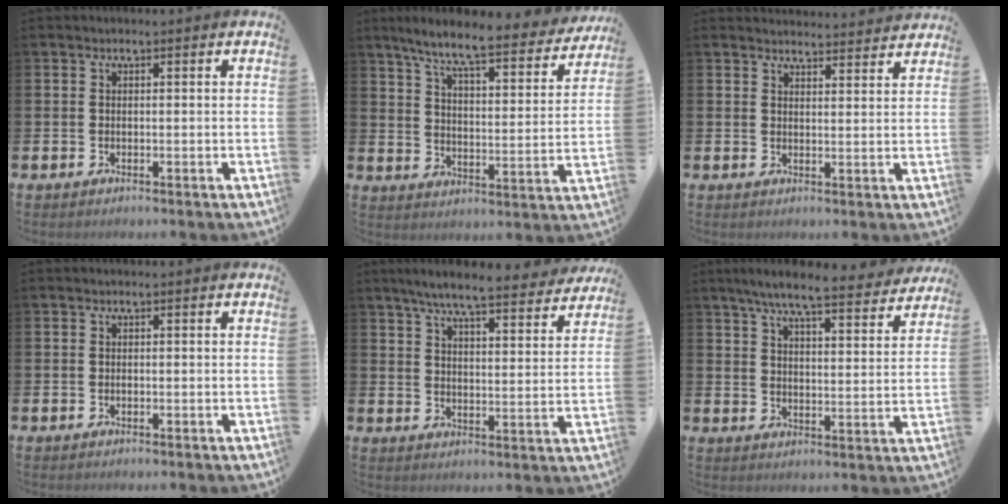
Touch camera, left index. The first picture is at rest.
{"total": 7.8, "force": [6.8, 0.8, 3.8], "torque": [-0.098, -0.046, 0.111]}
{"total": 3.4, "force": [3.4, 0.3, -0.2], "torque": [-0.002, -0.022, 0.062]}
{"total": 0.0}
{"total": 7.1, "force": [6.5, 0.6, 2.7], "torque": [-0.064, -0.041, 0.110]}
{"total": 7.5, "force": [6.8, 0.6, 3.0], "torque": [-0.070, -0.039, 0.117]}